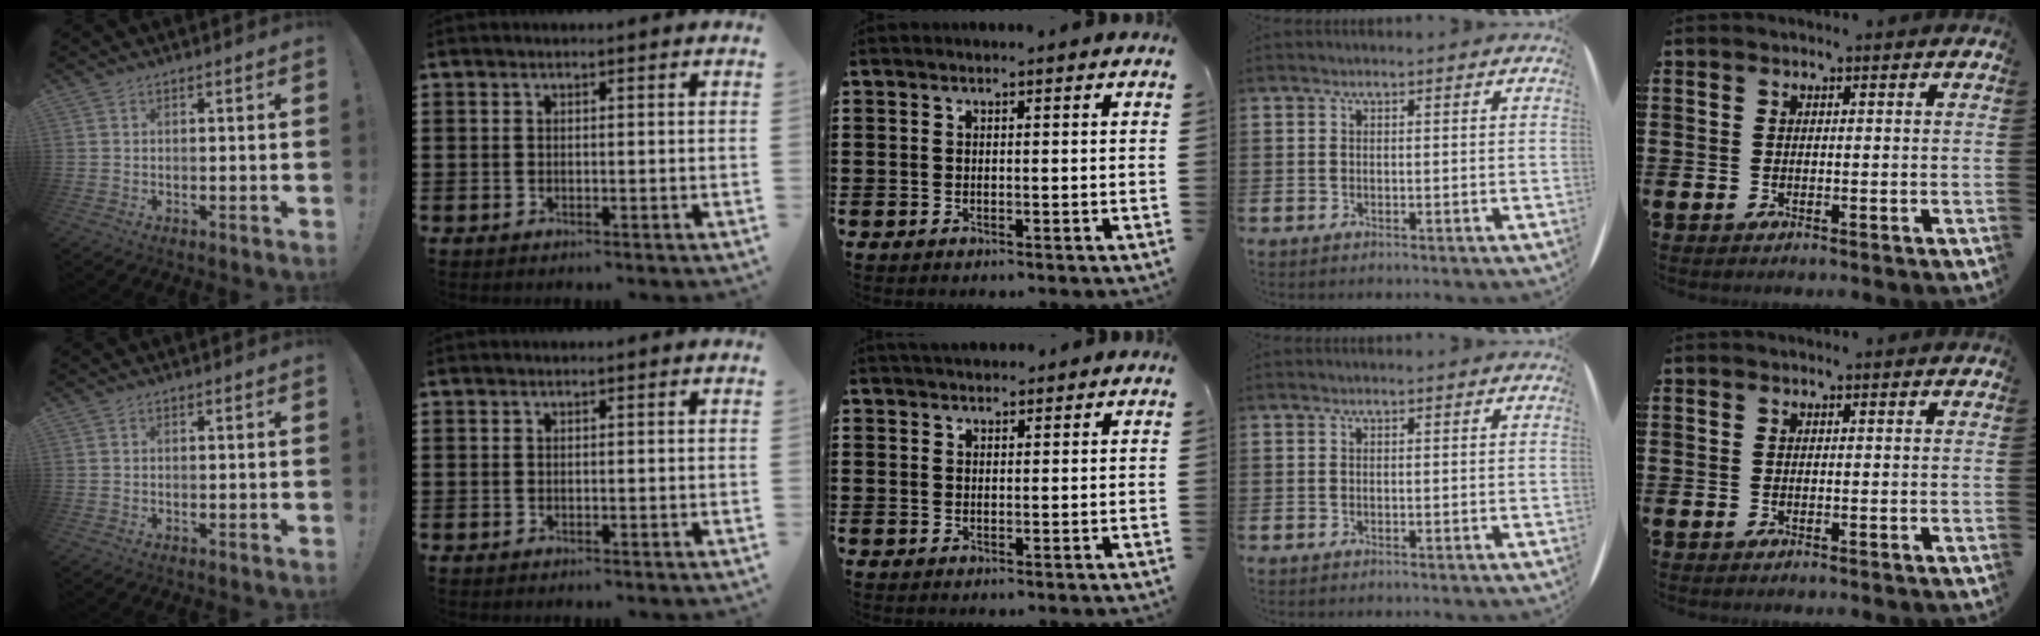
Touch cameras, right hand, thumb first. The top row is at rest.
{"middle": {"total": 1.7, "force": [1.6, 0.5, -0.1], "torque": [-0.003, 0.003, 0.031]}}